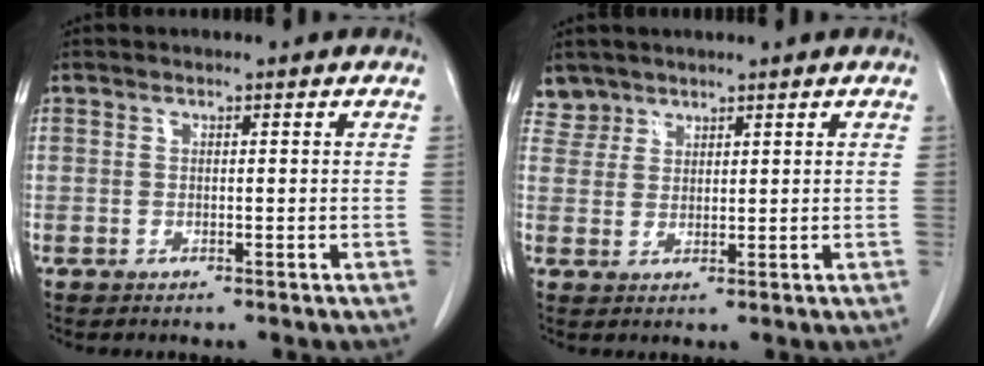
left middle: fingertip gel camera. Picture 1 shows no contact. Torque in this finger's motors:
{"motor_torque": [0.19, -0.16, -0.11, -0.04]}